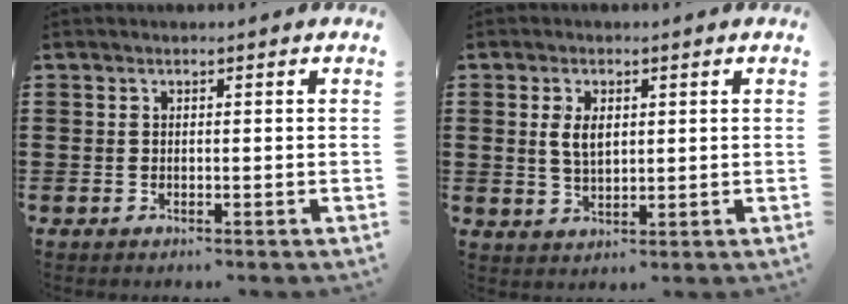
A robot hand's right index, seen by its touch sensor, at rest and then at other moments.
{"total": 3.8, "force": [0.8, 1.9, 3.1], "torque": [-0.065, 0.007, 0.013]}